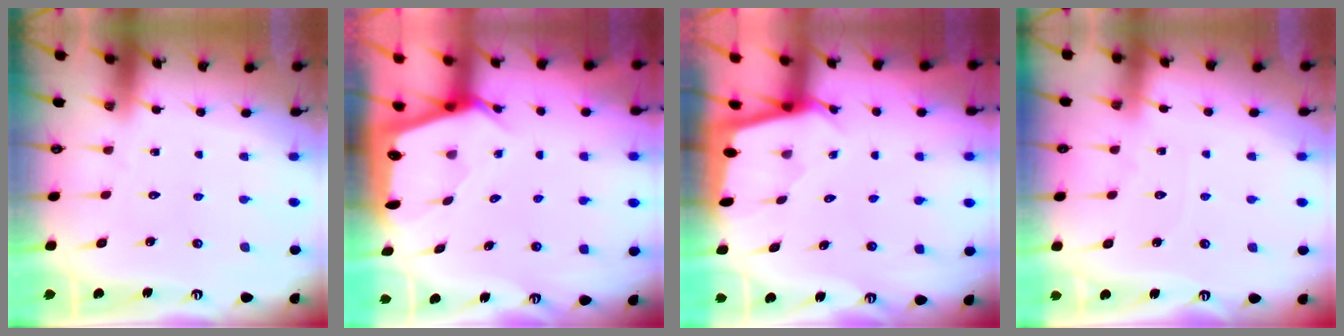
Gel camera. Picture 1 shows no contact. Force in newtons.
{"total": 2.7, "press": 2.7, "slide": 0.2}
{"total": 1.8, "press": 1.7, "slide": 0.2}
{"total": 2.9, "press": 2.9, "slide": 0.4}